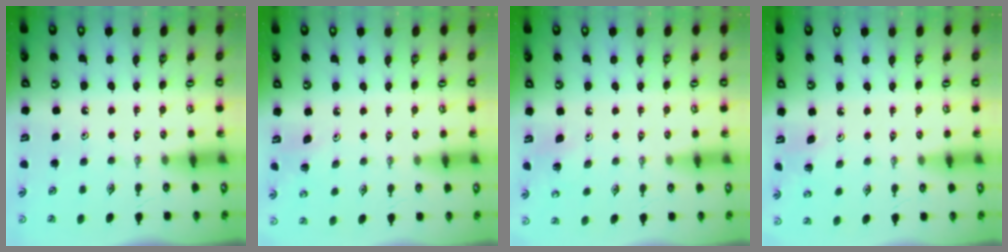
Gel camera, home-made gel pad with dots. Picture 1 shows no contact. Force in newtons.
{"total": 5.0, "press": 4.7, "slide": 1.7}
{"total": 6.0, "press": 5.7, "slide": 1.7}
{"total": 3.6, "press": 3.2, "slide": 1.6}